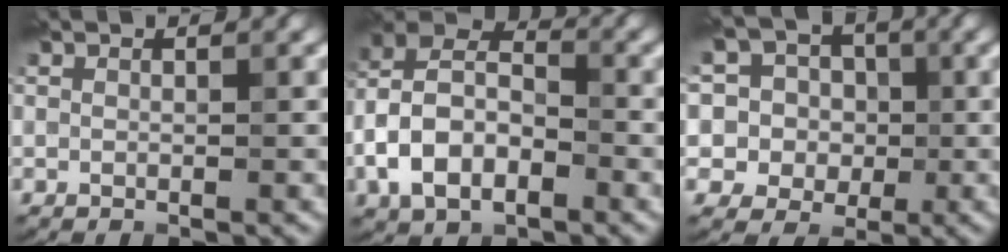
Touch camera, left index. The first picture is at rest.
{"total": 7.7, "force": [-2.8, 4.9, 5.3], "torque": [-0.112, 0.013, -0.067]}
{"total": 8.8, "force": [2.3, 8.0, 2.8], "torque": [-0.079, 0.036, 0.020]}